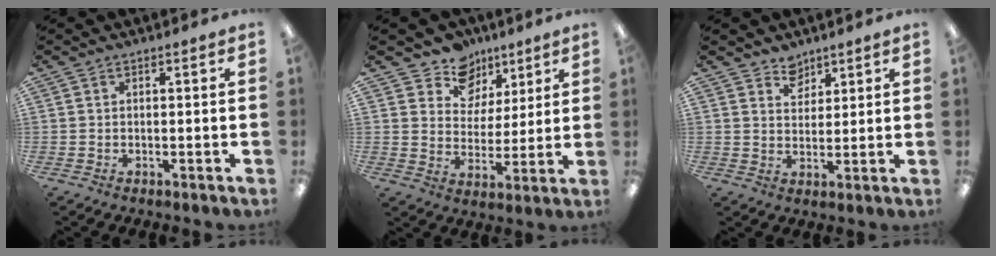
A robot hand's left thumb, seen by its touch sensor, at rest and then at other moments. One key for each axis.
{"total": 10.5, "fx": 7.4, "fy": 7.4, "fz": 1.5, "tx": -0.037, "ty": -0.053, "tz": 0.140}
{"total": 4.7, "fx": 3.9, "fy": 2.6, "fz": 0.4, "tx": 0.003, "ty": -0.025, "tz": 0.071}